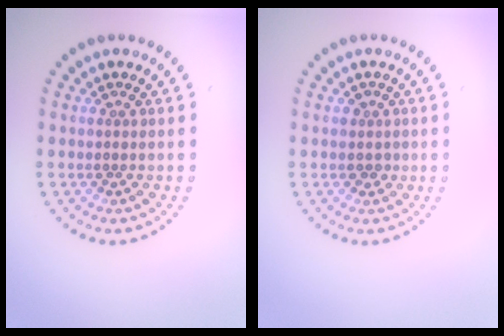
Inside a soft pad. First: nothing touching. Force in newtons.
{"total": 1.1, "press": 0.9, "slide": 0.5}